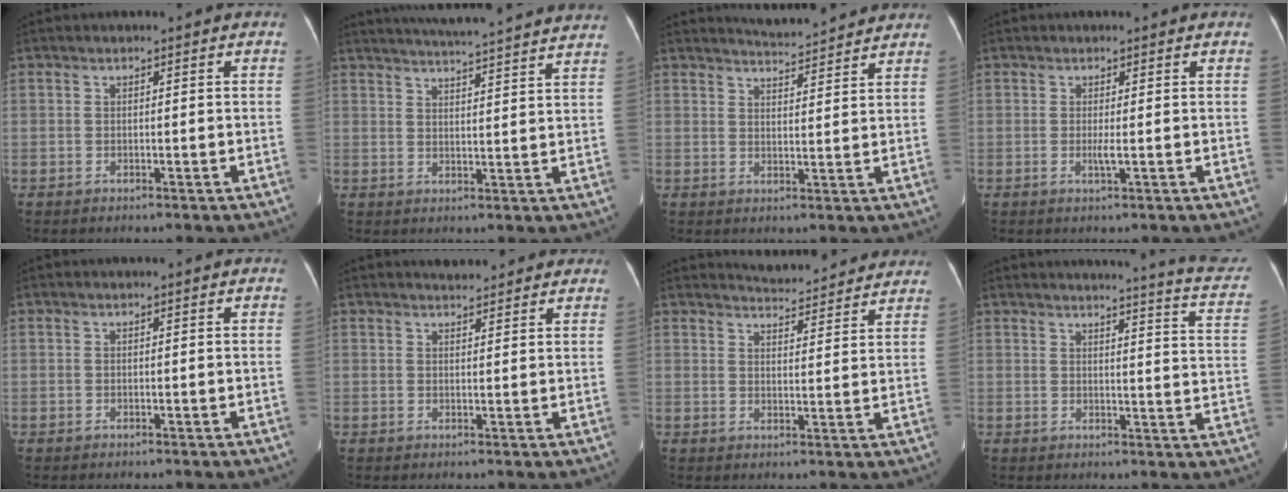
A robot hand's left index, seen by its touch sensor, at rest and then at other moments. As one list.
[{"total": 20.3, "force": [19.0, 0.2, 7.3], "torque": [-0.113, -0.009, 0.236]}, {"total": 6.9, "force": [6.8, 0.5, 1.0], "torque": [-0.025, 0.010, 0.089]}, {"total": 1.1, "force": [-0.1, -0.2, 1.1], "torque": [-0.026, -0.003, 0.000]}, {"total": 0.0}, {"total": 4.6, "force": [4.2, 1.3, 1.1], "torque": [-0.012, 0.014, 0.048]}, {"total": 10.2, "force": [9.9, 1.7, 1.5], "torque": [-0.015, 0.003, 0.116]}, {"total": 15.1, "force": [14.1, 0.2, 5.4], "torque": [-0.056, -0.081, 0.132]}]